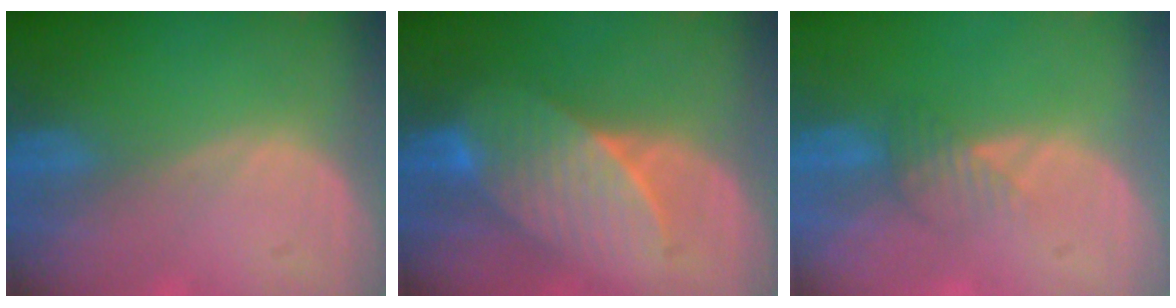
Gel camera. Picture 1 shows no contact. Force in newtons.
{"total": 7.2, "press": 7.1, "slide": 1.1}
{"total": 2.4, "press": 2.4, "slide": 0.1}